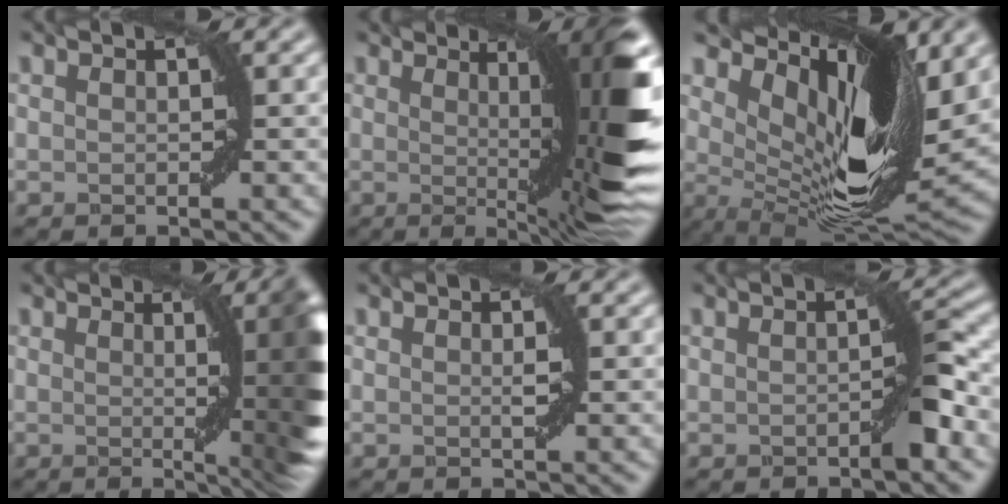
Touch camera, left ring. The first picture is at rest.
{"total": 12.9, "force": [1.3, 2.4, 12.6], "torque": [-0.123, -0.007, 0.030]}
{"total": 14.4, "force": [4.7, 5.6, 12.4], "torque": [-0.195, -0.014, 0.091]}
{"total": 11.4, "force": [1.0, 2.7, 11.0], "torque": [-0.086, 0.014, 0.010]}
{"total": 0.6, "force": [0.1, 0.0, 0.6], "torque": [-0.009, 0.001, 0.001]}
{"total": 2.3, "force": [-0.6, 0.1, 2.2], "torque": [-0.031, 0.006, -0.011]}